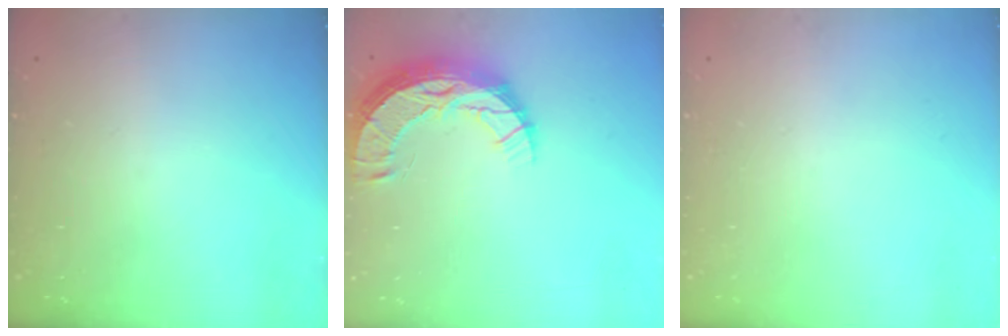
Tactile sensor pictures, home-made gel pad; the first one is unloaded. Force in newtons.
{"total": 13.0, "press": 13.0, "slide": 0.9}
{"total": 0.0}